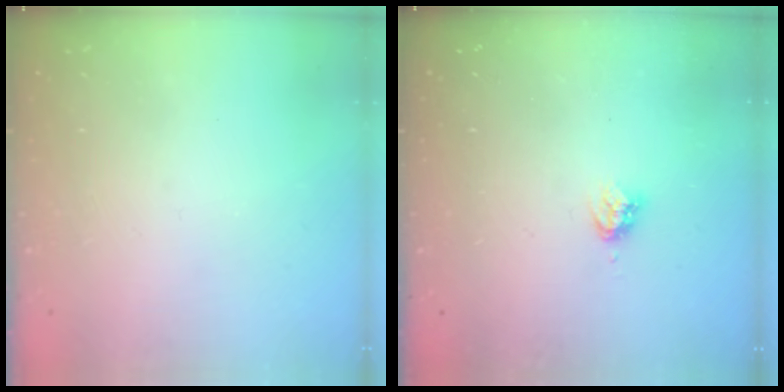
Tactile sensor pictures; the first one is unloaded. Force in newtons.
{"total": 3.3, "press": 3.3, "slide": 0.4}